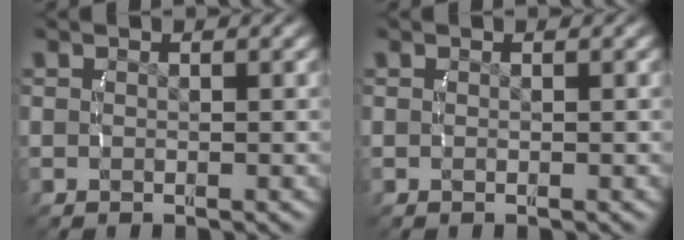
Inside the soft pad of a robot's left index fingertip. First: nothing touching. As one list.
[{"total": 0.0}]